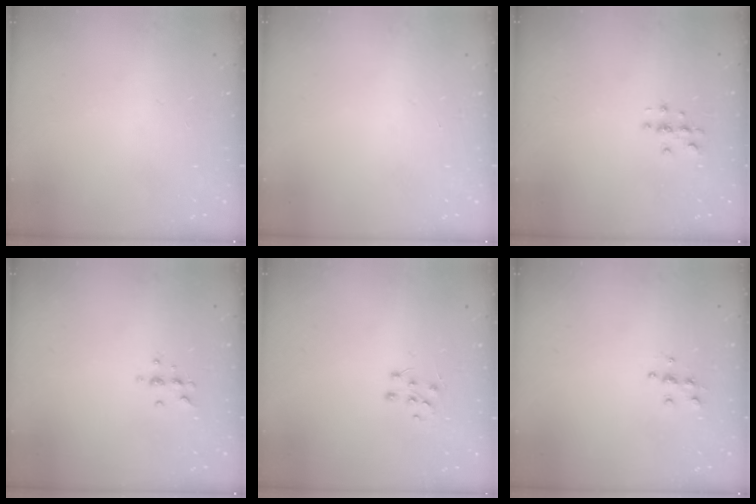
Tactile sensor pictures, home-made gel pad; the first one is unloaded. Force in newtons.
{"total": 0.0}
{"total": 2.7, "press": 2.7, "slide": 0.3}
{"total": 5.7, "press": 5.5, "slide": 1.6}
{"total": 5.5, "press": 5.5, "slide": 0.6}
{"total": 5.3, "press": 5.2, "slide": 0.5}